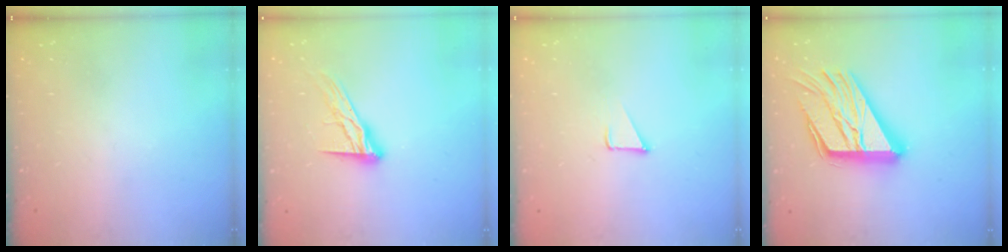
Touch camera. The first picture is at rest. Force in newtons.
{"total": 11.6, "press": 11.6, "slide": 0.9}
{"total": 2.8, "press": 2.8, "slide": 0.2}
{"total": 23.5, "press": 23.3, "slide": 2.3}